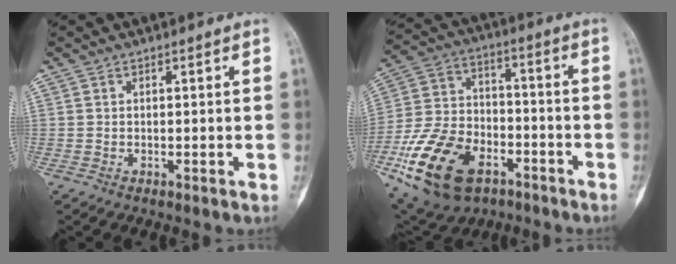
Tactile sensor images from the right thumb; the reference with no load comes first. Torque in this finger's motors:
{"motor_torque": [0.48, 0.69, 1.83, -0.95, 0.55]}